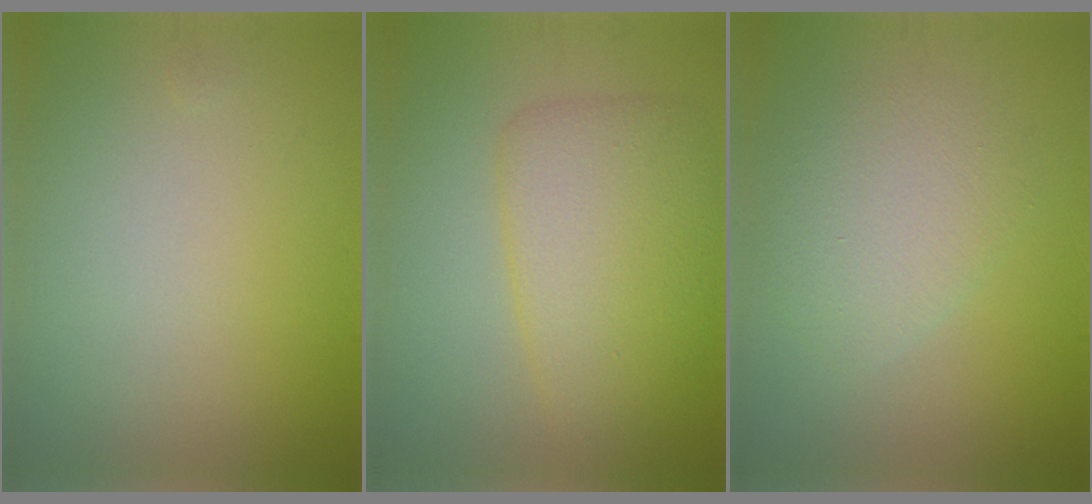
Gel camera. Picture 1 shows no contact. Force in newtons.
{"total": 5.7, "press": 5.6, "slide": 0.2}
{"total": 3.3, "press": 3.3, "slide": 0.2}